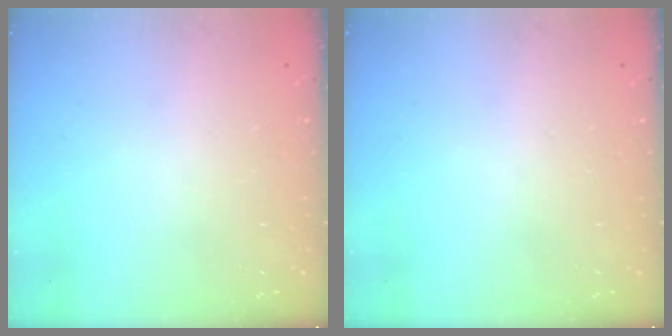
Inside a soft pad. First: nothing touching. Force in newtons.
{"total": 0.0}